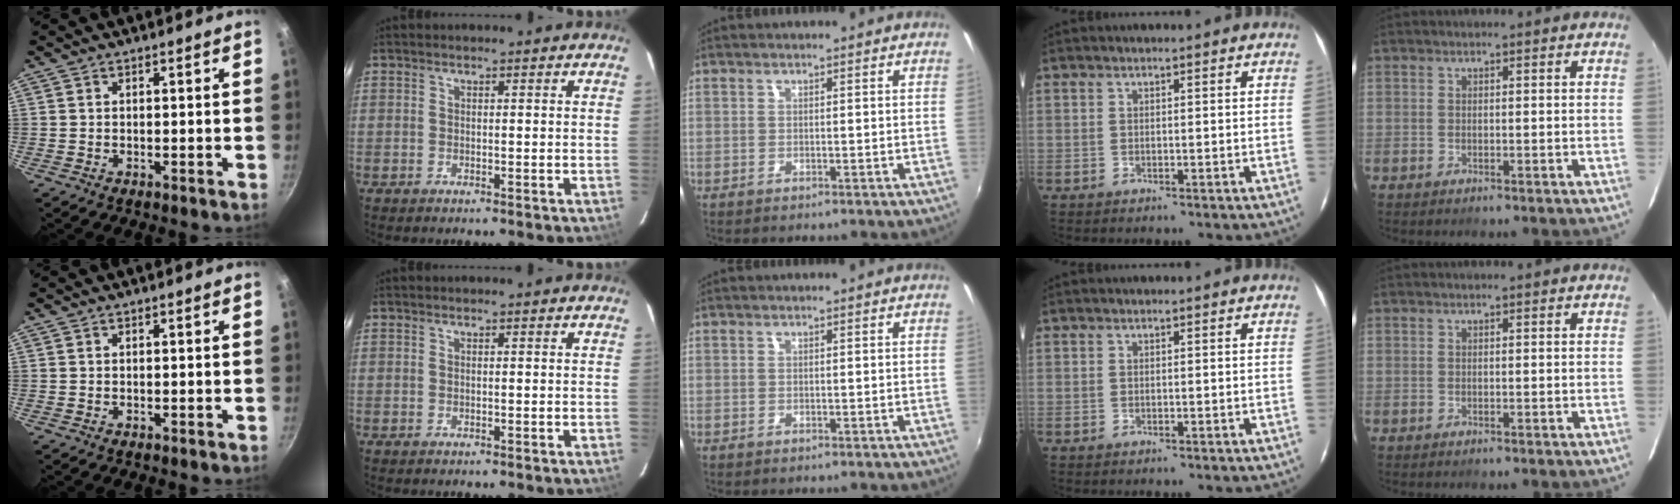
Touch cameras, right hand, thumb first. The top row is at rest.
{}